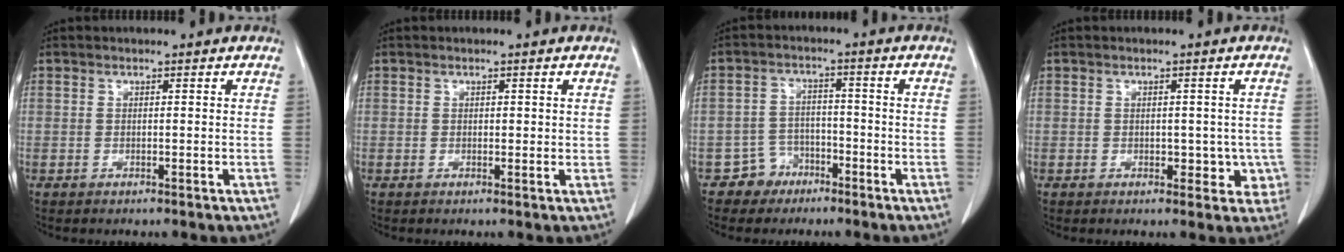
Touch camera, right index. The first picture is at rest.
{"total": 1.2, "force": [0.3, 0.8, 0.8], "torque": [-0.006, 0.000, 0.004]}
{"total": 4.6, "force": [-2.9, 3.5, -0.1], "torque": [0.008, 0.014, -0.048]}
{"total": 3.9, "force": [-0.7, 2.6, 2.8], "torque": [-0.015, 0.009, -0.001]}